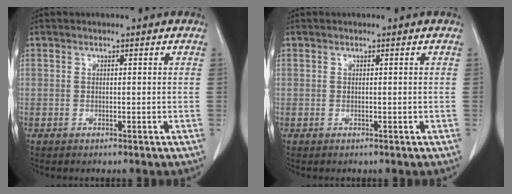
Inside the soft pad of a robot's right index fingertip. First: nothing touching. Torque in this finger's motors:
{"motor_torque": [0.00, 0.00, 0.00, 0.00]}